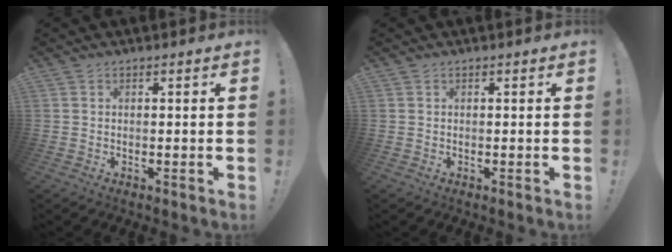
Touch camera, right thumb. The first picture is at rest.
{"total": 0.0}